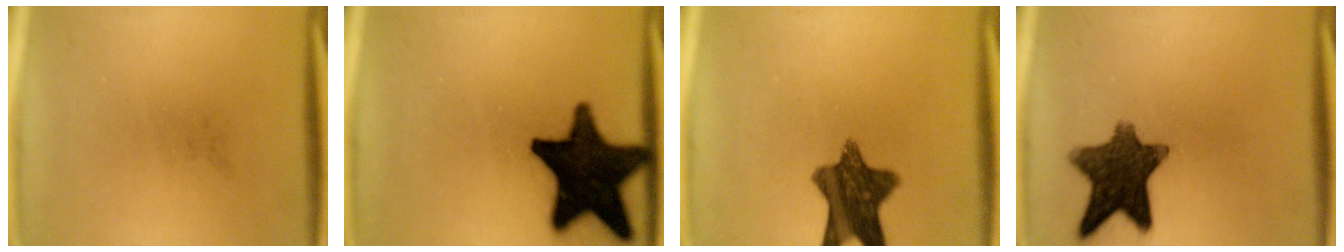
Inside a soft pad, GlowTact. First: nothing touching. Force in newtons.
{"total": 19.3}
{"total": 10.7}
{"total": 11.6}